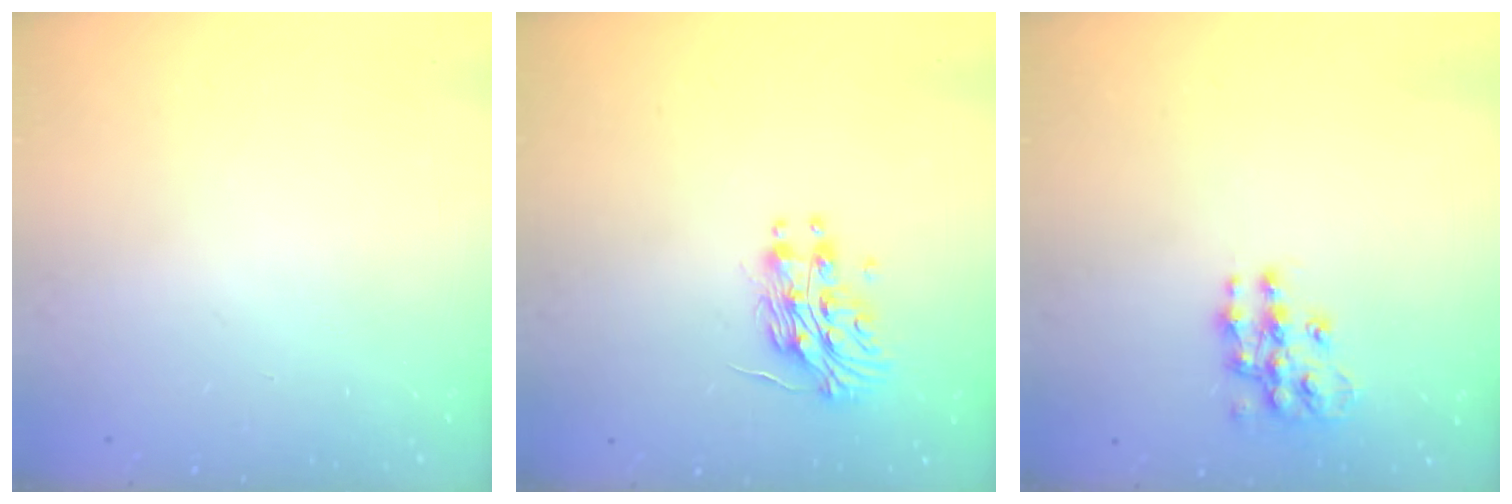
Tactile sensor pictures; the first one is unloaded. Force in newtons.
{"total": 13.2, "press": 13.2, "slide": 0.8}
{"total": 11.8, "press": 11.7, "slide": 0.6}